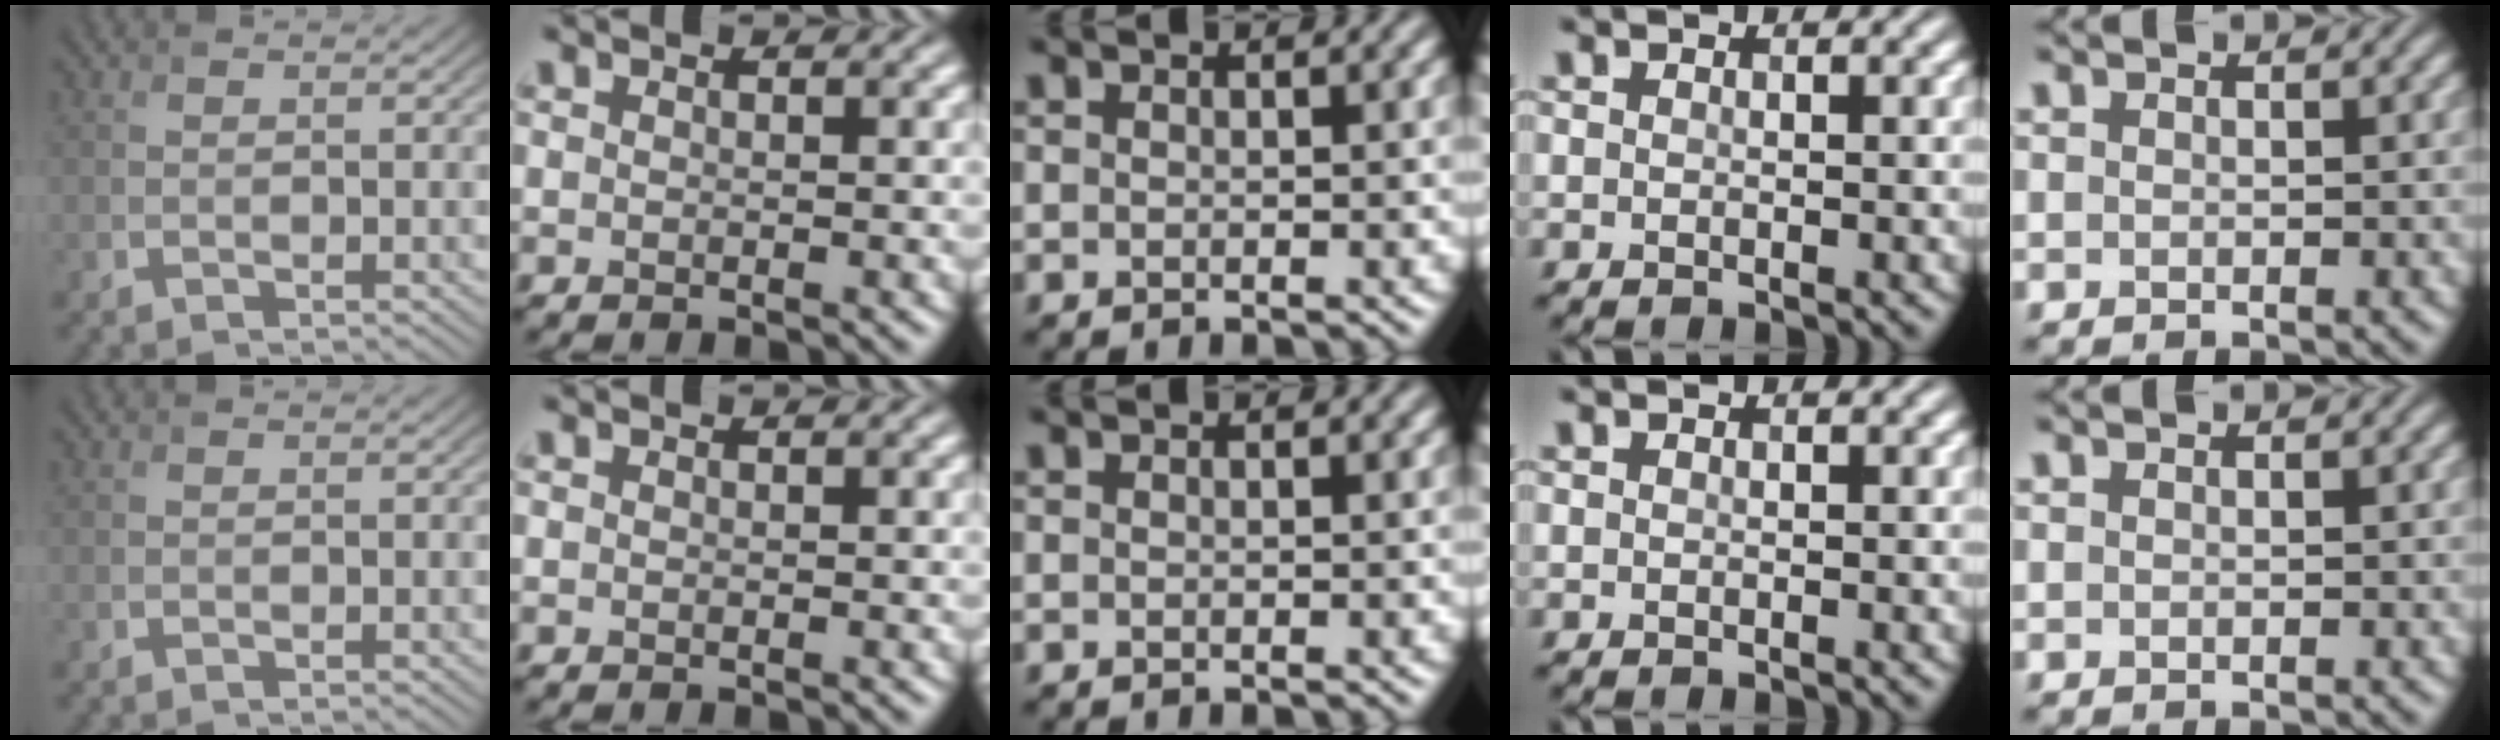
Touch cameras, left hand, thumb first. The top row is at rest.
{}